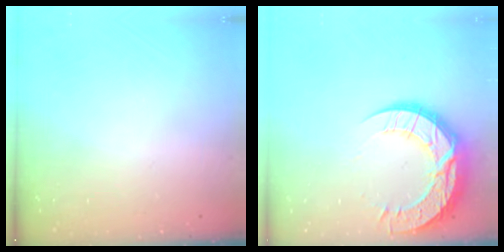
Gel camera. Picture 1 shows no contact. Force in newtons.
{"total": 16.3, "press": 16.3, "slide": 1.4}